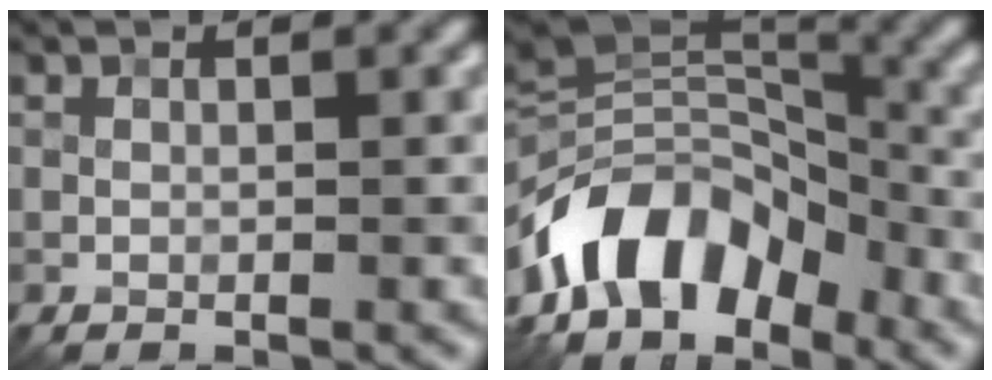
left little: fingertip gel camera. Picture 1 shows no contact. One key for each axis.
{"total": 9.4, "fx": -5.6, "fy": 5.4, "fz": 5.2, "tx": -0.068, "ty": 0.010, "tz": -0.110}